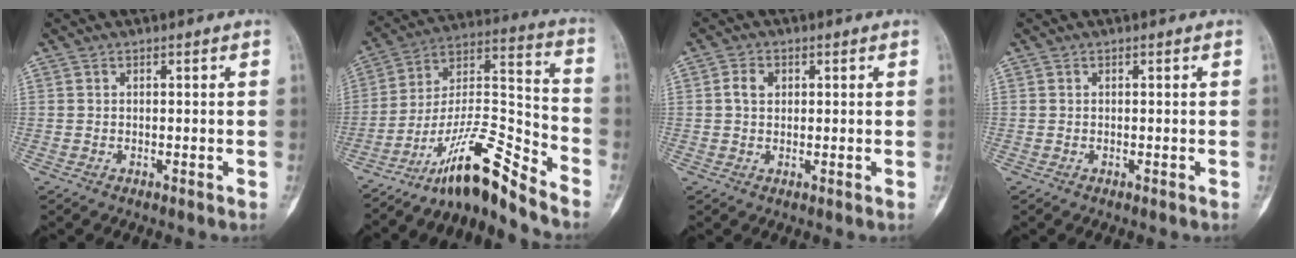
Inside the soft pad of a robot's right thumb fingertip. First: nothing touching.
{"total": 15.0, "force": [-12.4, 1.8, 8.2], "torque": [-0.148, 0.117, -0.222]}
{"total": 2.8, "force": [0.6, 2.1, 1.8], "torque": [-0.028, 0.005, 0.010]}
{"total": 0.0}